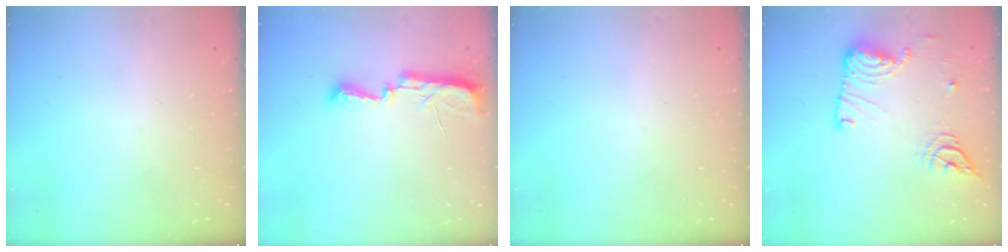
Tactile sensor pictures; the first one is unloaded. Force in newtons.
{"total": 7.7, "press": 7.7, "slide": 0.6}
{"total": 0.0}
{"total": 15.8, "press": 15.0, "slide": 4.9}